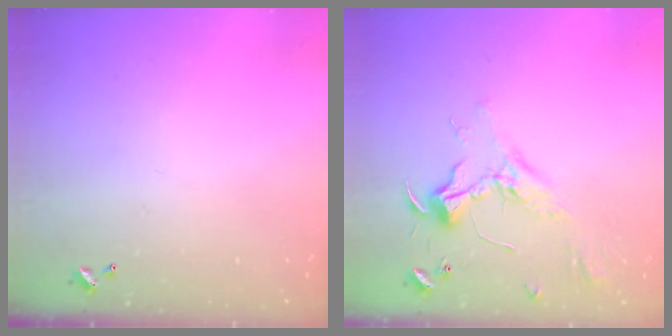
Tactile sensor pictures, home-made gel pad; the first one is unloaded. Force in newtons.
{"total": 2.3, "press": 2.2, "slide": 0.7}